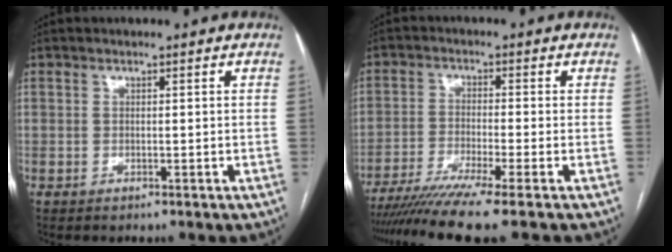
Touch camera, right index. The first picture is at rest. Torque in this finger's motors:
{"motor_torque": [1.17, -0.98, 0.44, 0.18]}